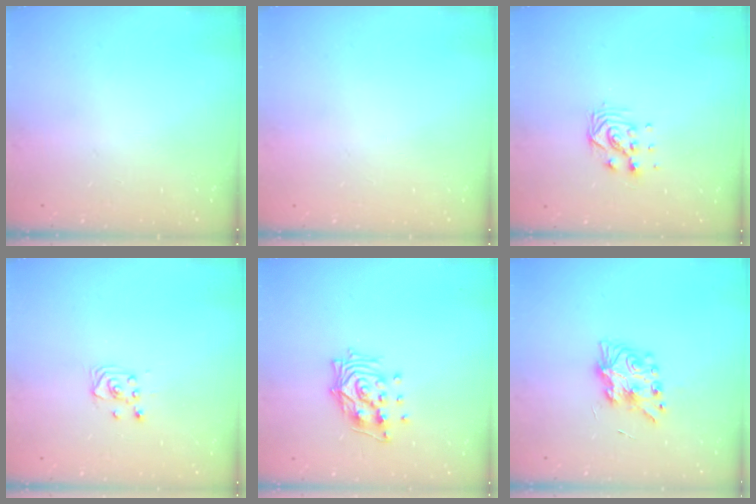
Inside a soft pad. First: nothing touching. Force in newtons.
{"total": 0.0}
{"total": 6.1, "press": 6.1, "slide": 0.3}
{"total": 2.9, "press": 2.9, "slide": 0.4}
{"total": 13.1, "press": 13.0, "slide": 1.2}
{"total": 8.3, "press": 8.2, "slide": 0.2}